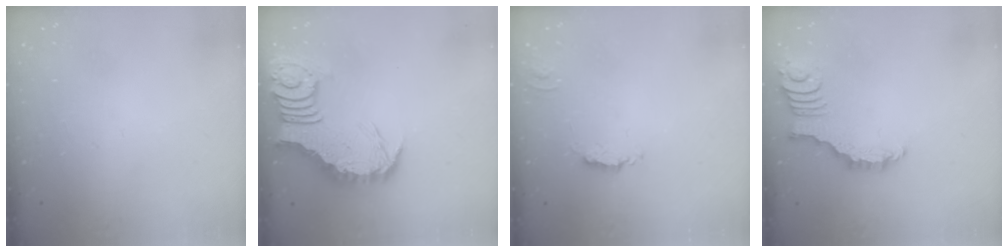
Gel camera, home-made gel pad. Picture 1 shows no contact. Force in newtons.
{"total": 8.3, "press": 8.2, "slide": 1.3}
{"total": 2.0, "press": 2.0, "slide": 0.2}
{"total": 2.8, "press": 2.8, "slide": 0.4}